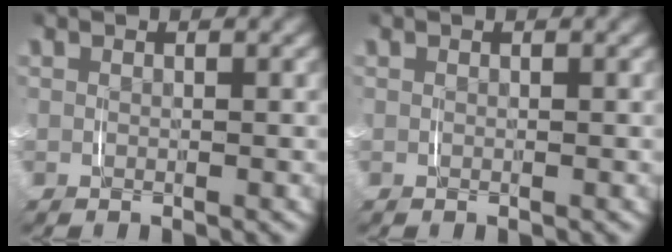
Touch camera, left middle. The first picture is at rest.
{"total": 0.0}